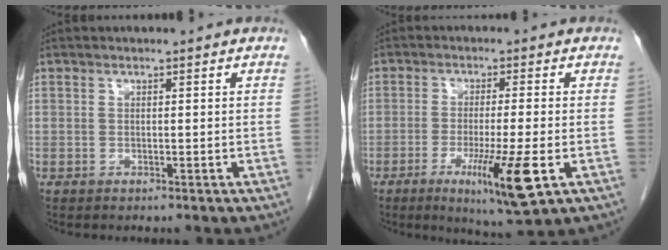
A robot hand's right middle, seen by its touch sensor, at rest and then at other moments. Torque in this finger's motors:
{"motor_torque": [0.30, -0.27, 0.26, 0.10]}